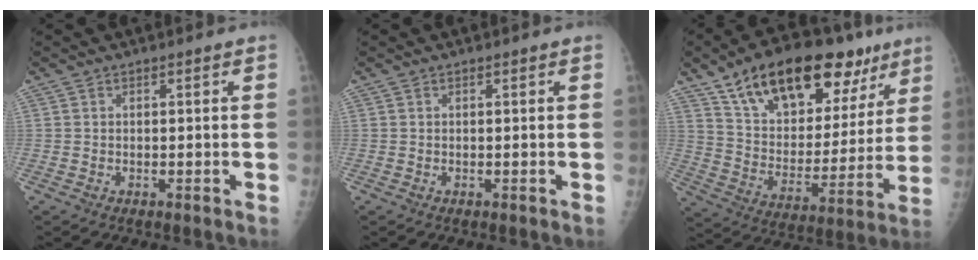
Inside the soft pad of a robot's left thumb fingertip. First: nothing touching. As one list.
[{"total": 0.0}, {"total": 27.0, "force": [16.1, 13.1, 17.3], "torque": [-0.231, -0.026, 0.261]}]